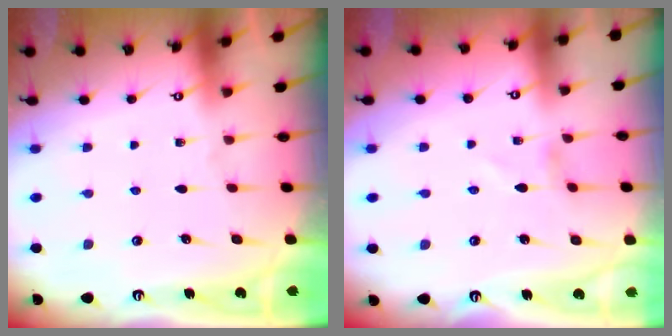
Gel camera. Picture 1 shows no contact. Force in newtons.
{"total": 0.0}